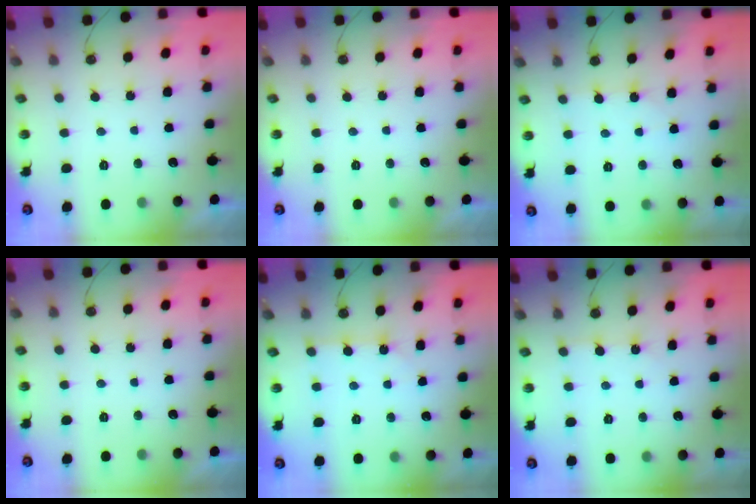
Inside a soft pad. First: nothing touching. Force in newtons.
{"total": 0.0}
{"total": 2.6, "press": 2.6, "slide": 0.4}
{"total": 0.0}
{"total": 2.5, "press": 2.5, "slide": 0.3}
{"total": 2.9, "press": 2.9, "slide": 0.4}